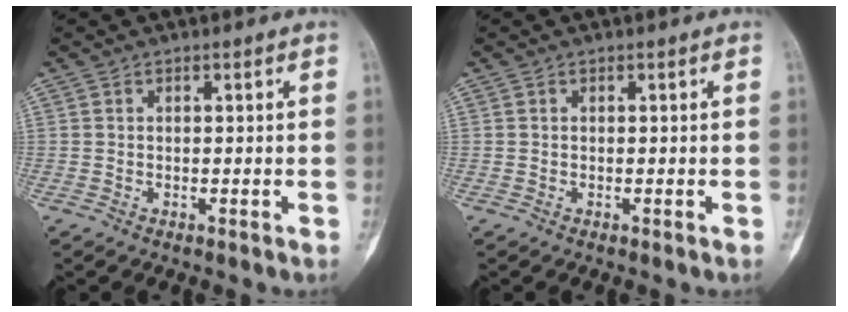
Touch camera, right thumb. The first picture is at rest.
{"total": 0.0}